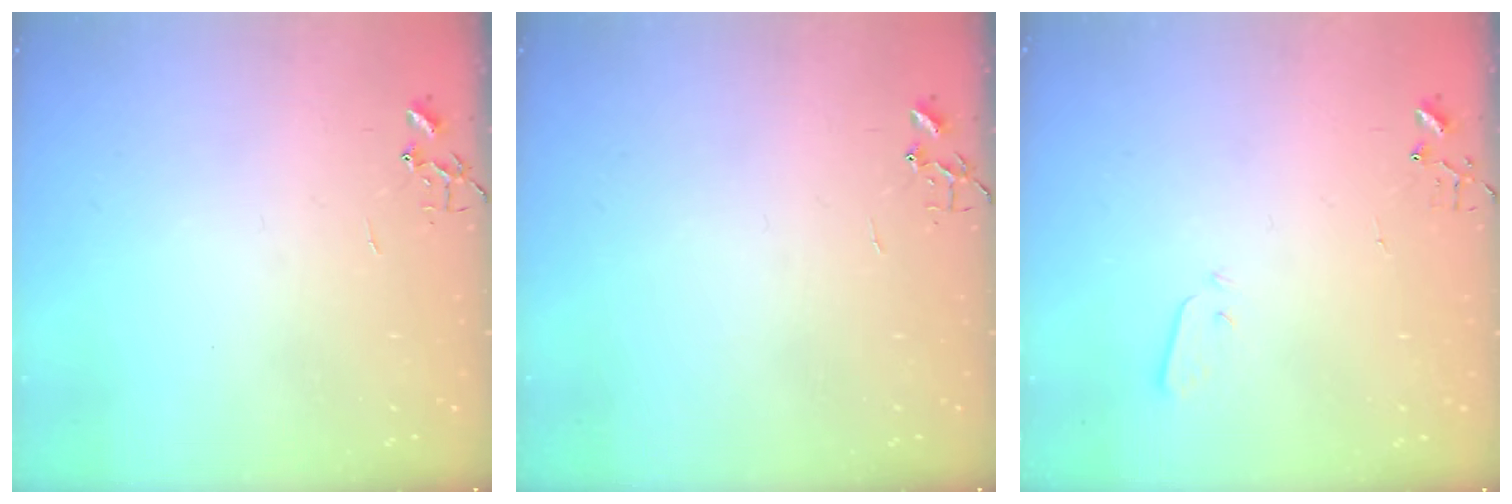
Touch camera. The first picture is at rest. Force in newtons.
{"total": 0.0}
{"total": 2.1, "press": 2.0, "slide": 0.4}